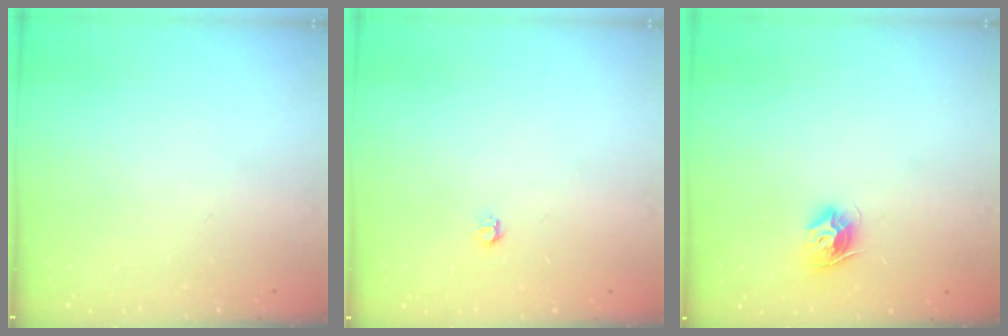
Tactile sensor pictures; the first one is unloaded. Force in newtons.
{"total": 4.0, "press": 3.9, "slide": 0.7}
{"total": 8.8, "press": 8.8, "slide": 0.4}